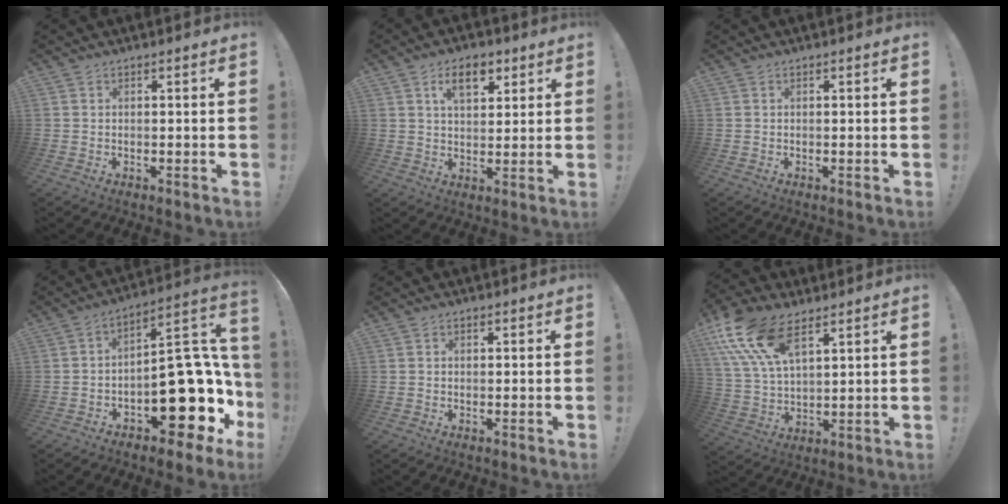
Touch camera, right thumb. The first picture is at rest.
{"total": 8.7, "force": [4.3, 4.9, 5.7], "torque": [-0.086, -0.002, 0.076]}
{"total": 0.0}
{"total": 21.3, "force": [-5.4, 11.0, 17.4], "torque": [-0.211, 0.030, -0.067]}
{"total": 0.5, "force": [0.1, 0.5, 0.3], "torque": [-0.003, 0.001, 0.001]}
{"total": 16.0, "force": [9.6, 7.9, 10.1], "torque": [-0.211, -0.038, 0.177]}